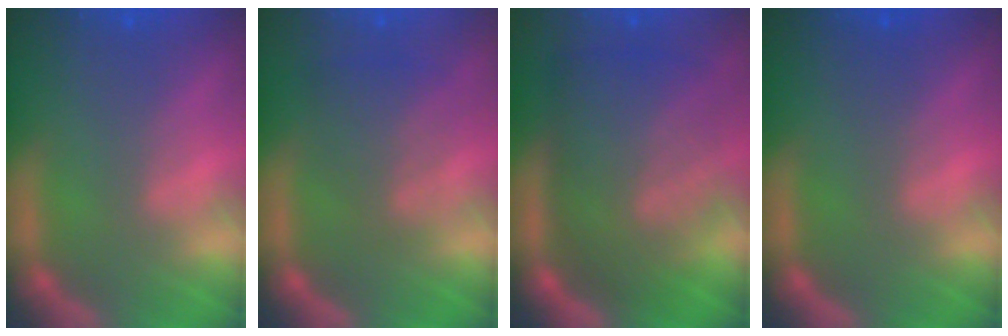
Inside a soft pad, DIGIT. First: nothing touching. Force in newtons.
{"total": 3.5}
{"total": 9.5}
{"total": 1.0}